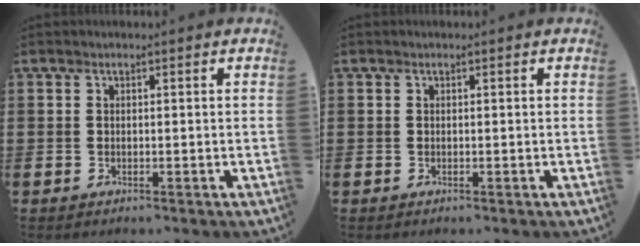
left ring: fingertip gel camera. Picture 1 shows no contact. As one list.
[{"total": 0.0}]